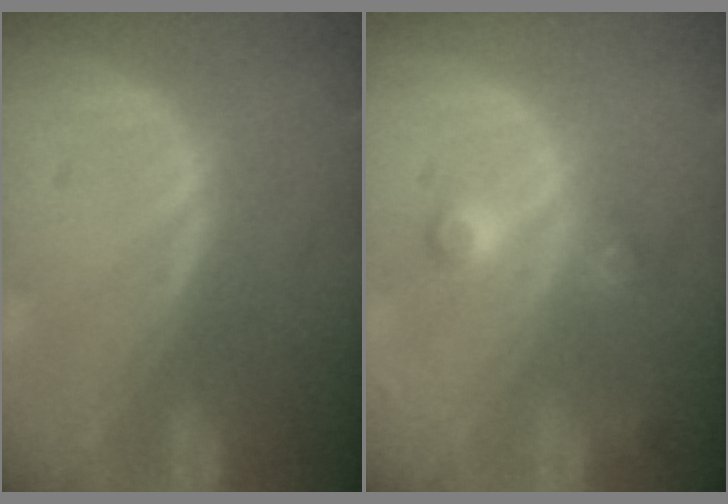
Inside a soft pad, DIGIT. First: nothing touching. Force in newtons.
{"total": 3.7, "press": 3.7, "slide": 0.5}